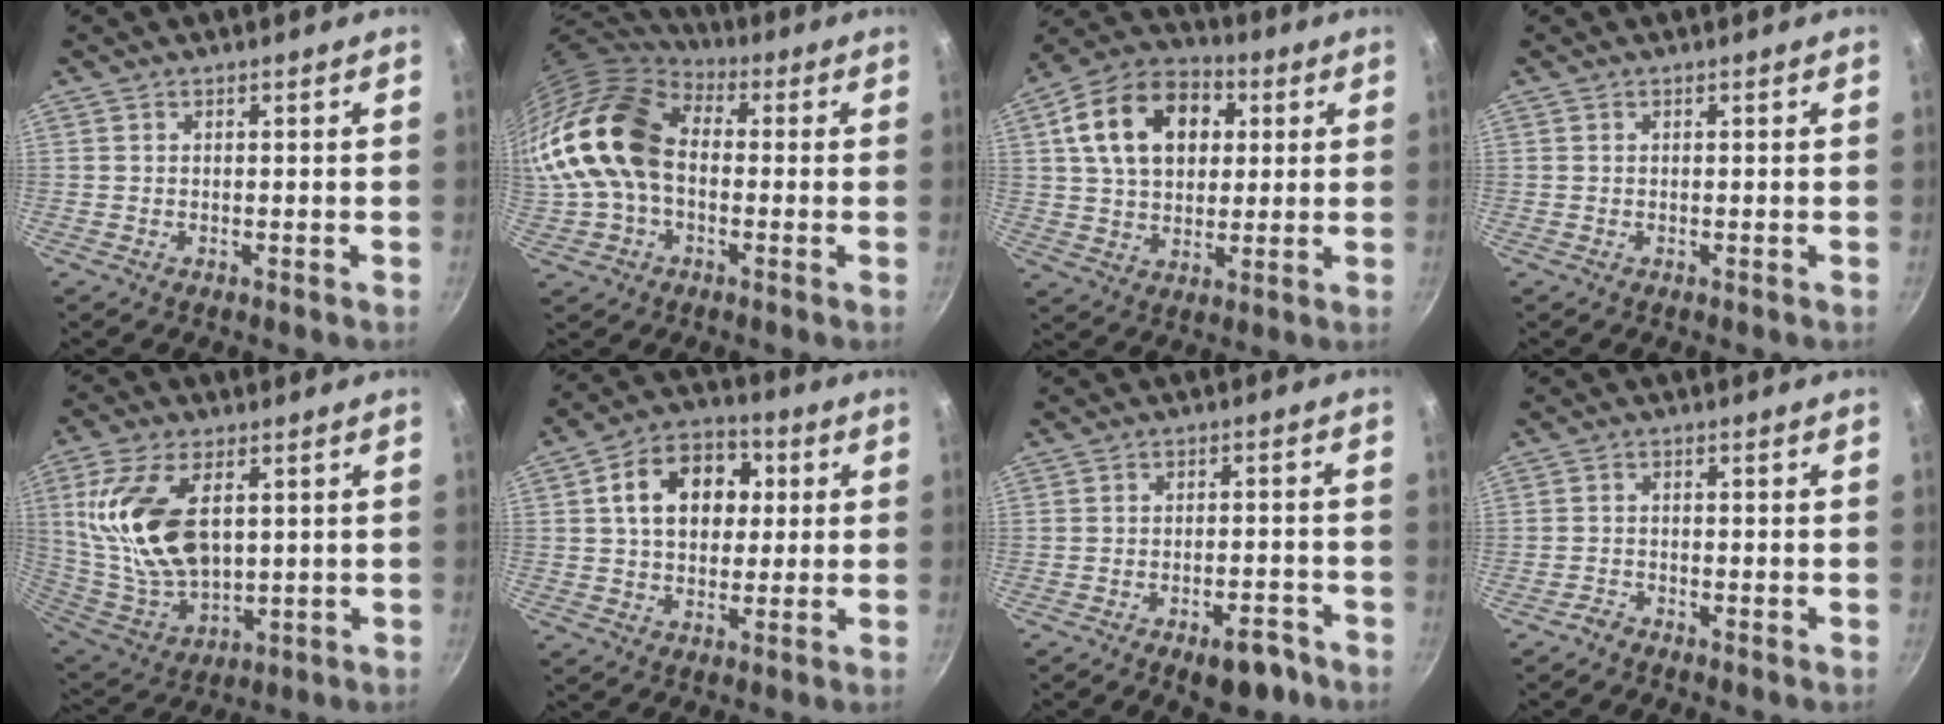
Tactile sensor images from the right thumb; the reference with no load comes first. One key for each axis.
{"total": 21.2, "fx": 0.3, "fy": 14.6, "fz": 15.3, "tx": -0.312, "ty": 0.037, "tz": -0.003}
{"total": 17.5, "fx": 4.6, "fy": 12.2, "fz": 11.6, "tx": -0.173, "ty": 0.016, "tz": 0.067}
{"total": 0.0}
{"total": 18.5, "fx": 4.3, "fy": 10.5, "fz": 14.6, "tx": -0.272, "ty": -0.021, "tz": 0.097}
{"total": 14.0, "fx": 2.8, "fy": 10.2, "fz": 9.2, "tx": -0.112, "ty": 0.019, "tz": 0.032}
{"total": 7.1, "fx": -4.4, "fy": 3.3, "fz": 4.5, "tx": -0.036, "ty": 0.037, "tz": -0.048}
{"total": 1.4, "fx": -1.3, "fy": 0.3, "fz": 0.3, "tx": -0.013, "ty": 0.011, "tz": -0.030}